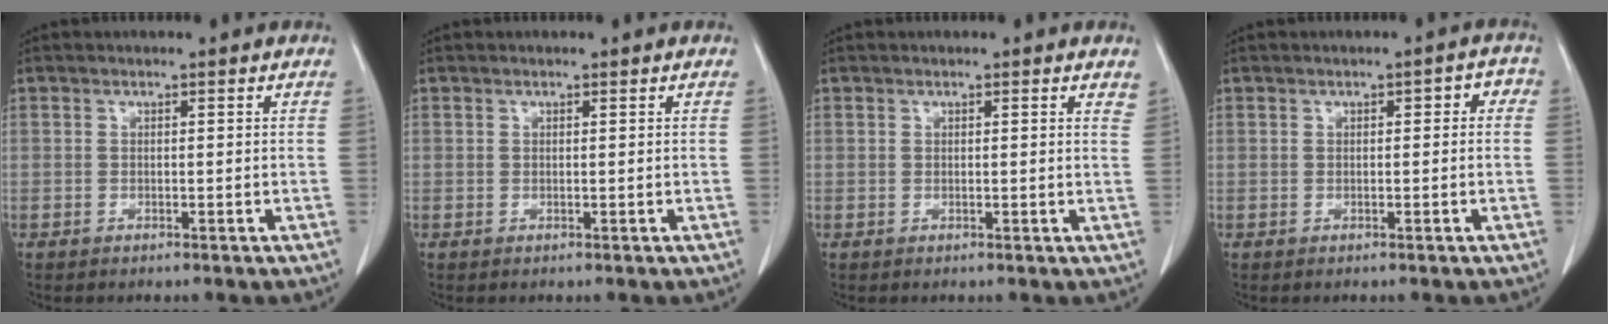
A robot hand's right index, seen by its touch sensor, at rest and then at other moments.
{"total": 0.0}
{"total": 1.5, "force": [0.9, 0.5, 1.1], "torque": [-0.015, 0.002, 0.006]}
{"total": 3.0, "force": [0.3, 1.4, 2.6], "torque": [-0.036, 0.028, 0.003]}